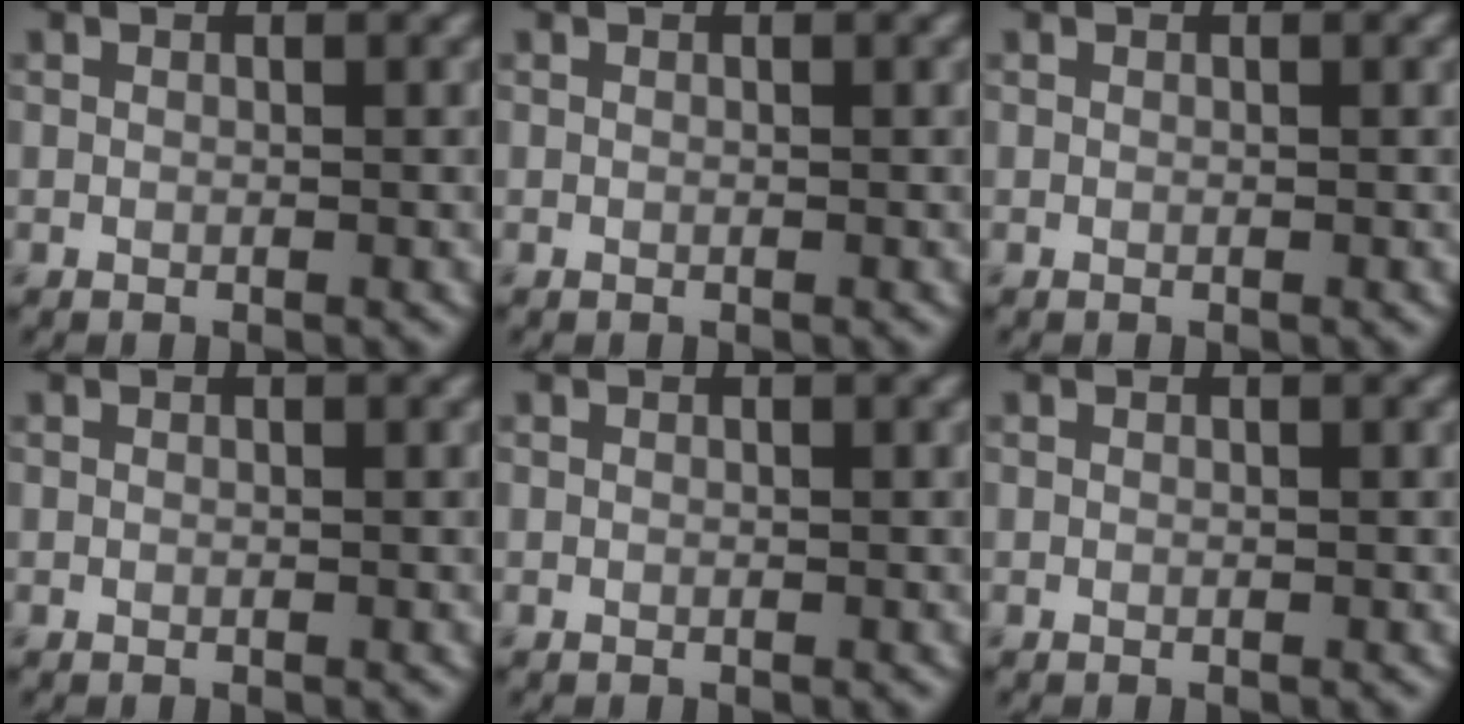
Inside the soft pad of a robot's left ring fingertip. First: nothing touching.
{"total": 0.0}
{"total": 0.0}
{"total": 0.0}
{"total": 0.0}
{"total": 0.0}